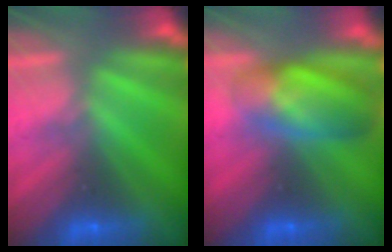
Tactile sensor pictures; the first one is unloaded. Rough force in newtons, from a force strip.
{"total": 9.8}